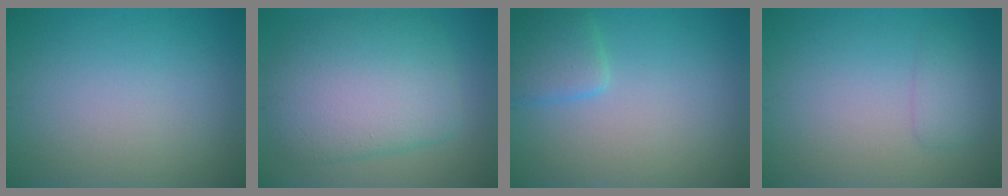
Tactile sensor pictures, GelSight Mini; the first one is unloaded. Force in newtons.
{"total": 8.6, "press": 8.6, "slide": 0.3}
{"total": 2.5, "press": 2.5, "slide": 0.2}
{"total": 1.6, "press": 1.6, "slide": 0.0}